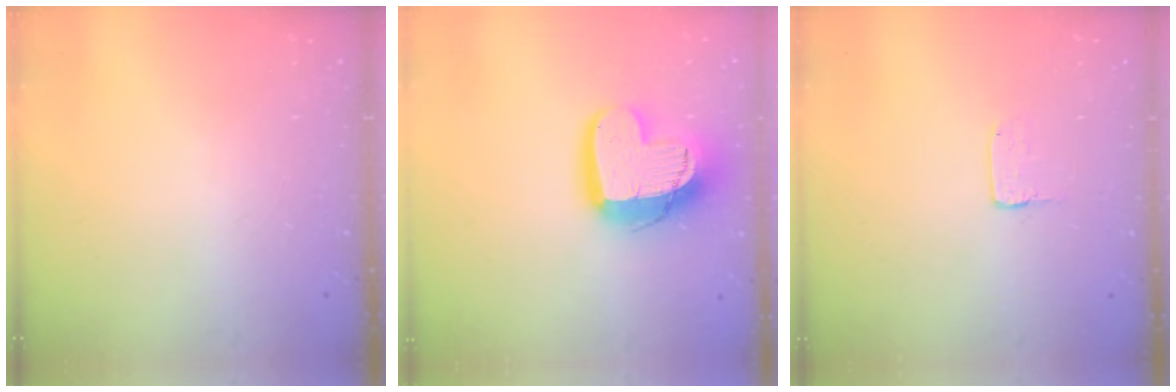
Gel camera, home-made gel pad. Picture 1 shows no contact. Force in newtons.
{"total": 16.8, "press": 16.7, "slide": 1.5}
{"total": 2.0, "press": 2.0, "slide": 0.0}